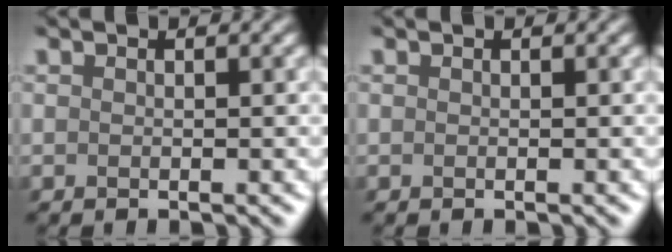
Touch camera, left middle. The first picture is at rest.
{"total": 0.0}